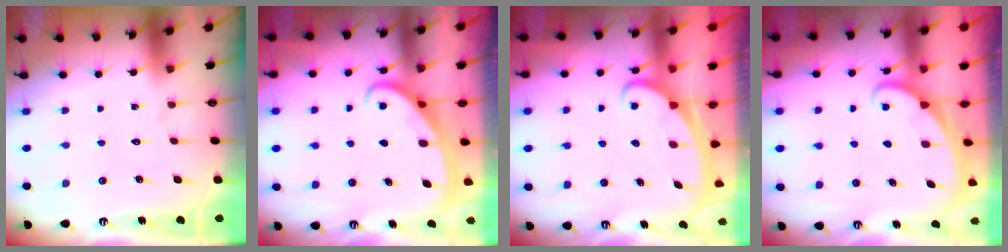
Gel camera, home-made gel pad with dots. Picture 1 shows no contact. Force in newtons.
{"total": 2.5, "press": 2.5, "slide": 0.4}
{"total": 2.3, "press": 2.3, "slide": 0.2}
{"total": 1.9, "press": 1.9, "slide": 0.1}